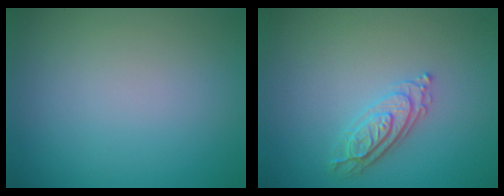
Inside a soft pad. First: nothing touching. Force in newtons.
{"total": 2.9, "press": 2.7, "slide": 1.0}